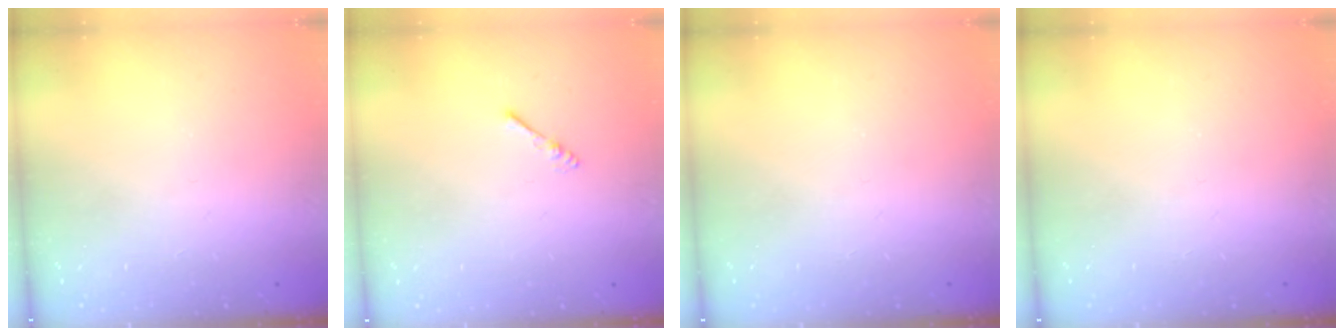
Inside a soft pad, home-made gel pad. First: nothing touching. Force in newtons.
{"total": 2.2, "press": 2.2, "slide": 0.4}
{"total": 0.0}
{"total": 0.0}